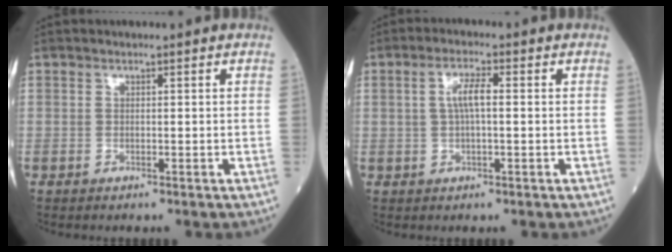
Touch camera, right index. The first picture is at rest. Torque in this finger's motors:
{"motor_torque": [0.17, 0.06, 0.08, 0.03]}